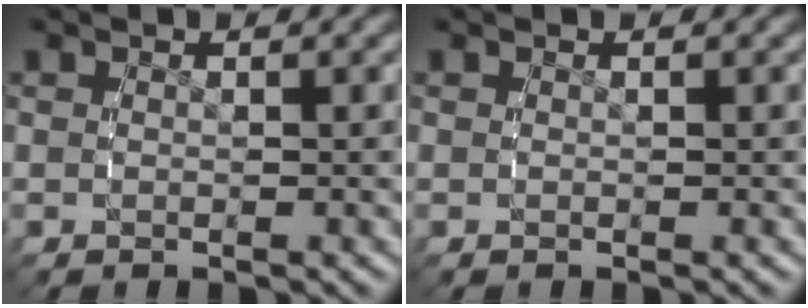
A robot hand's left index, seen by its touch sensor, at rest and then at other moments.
{"total": 0.0}